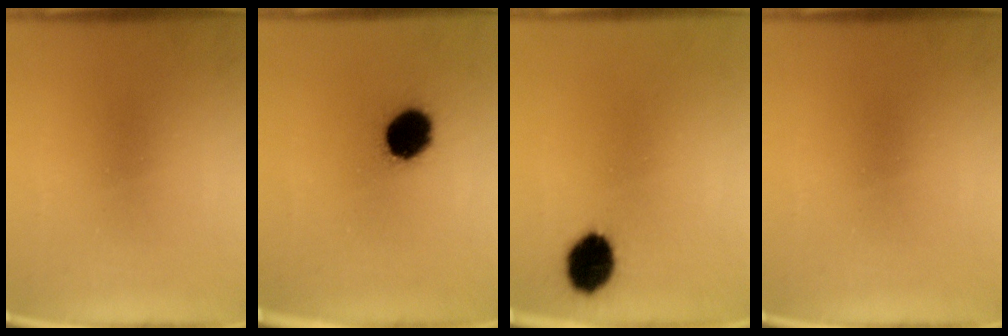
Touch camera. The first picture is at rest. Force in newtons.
{"total": 11.9}
{"total": 8.6}
{"total": 0.0}